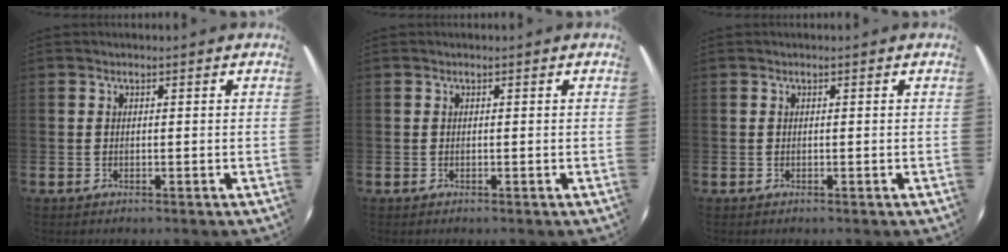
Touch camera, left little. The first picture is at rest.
{"total": 0.0}
{"total": 0.0}